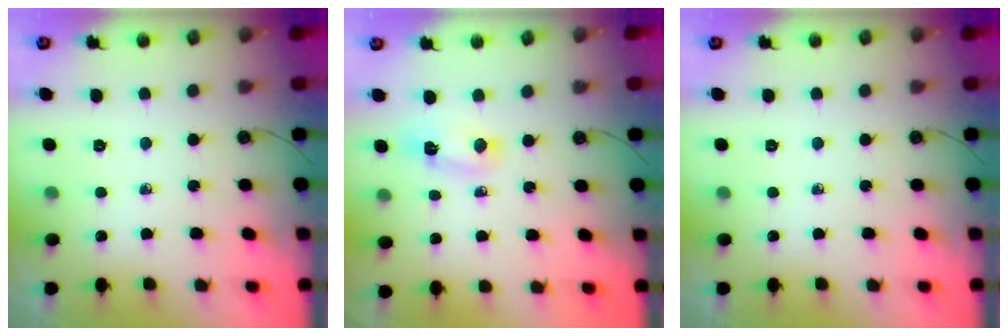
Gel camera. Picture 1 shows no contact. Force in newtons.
{"total": 3.5, "press": 3.1, "slide": 1.5}
{"total": 0.0}